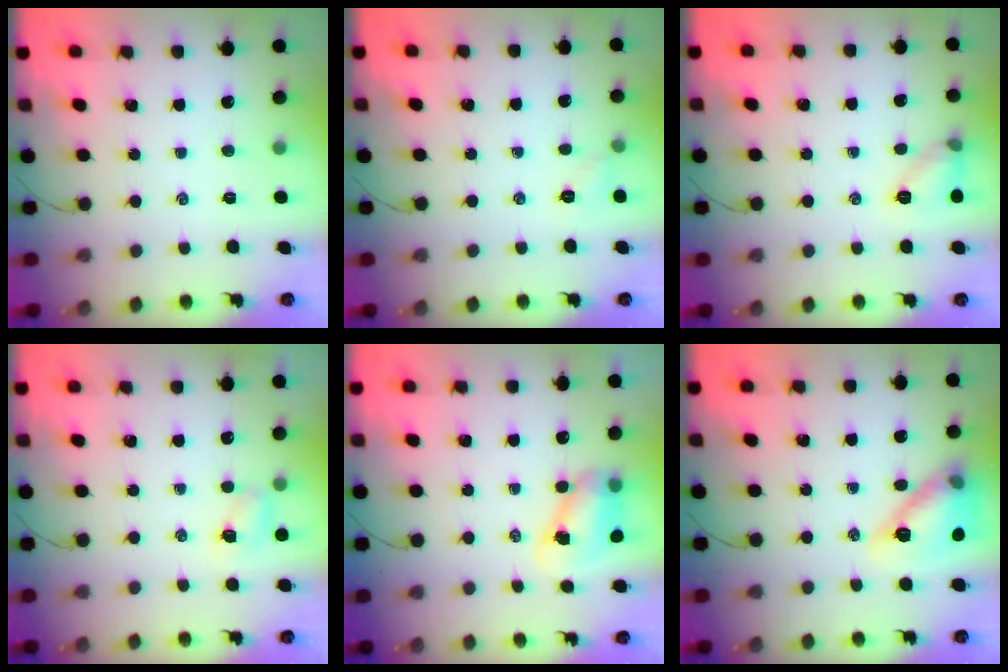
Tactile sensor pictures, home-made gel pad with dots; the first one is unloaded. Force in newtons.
{"total": 4.8, "press": 4.5, "slide": 1.4}
{"total": 7.8, "press": 7.5, "slide": 1.8}
{"total": 4.9, "press": 4.7, "slide": 1.3}
{"total": 7.5, "press": 7.4, "slide": 1.0}
{"total": 14.7, "press": 14.6, "slide": 1.9}